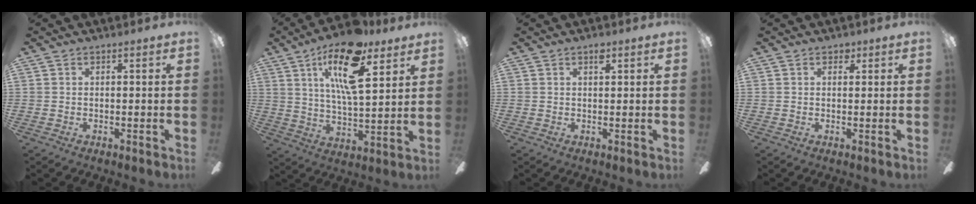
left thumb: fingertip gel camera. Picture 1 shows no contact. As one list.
[{"total": 18.4, "force": [10.2, 6.7, 13.8], "torque": [-0.238, -0.036, 0.167]}, {"total": 1.8, "force": [1.2, 0.7, 1.1], "torque": [-0.009, -0.006, 0.019]}, {"total": 1.6, "force": [1.0, 1.1, 0.7], "torque": [0.001, -0.004, 0.014]}]